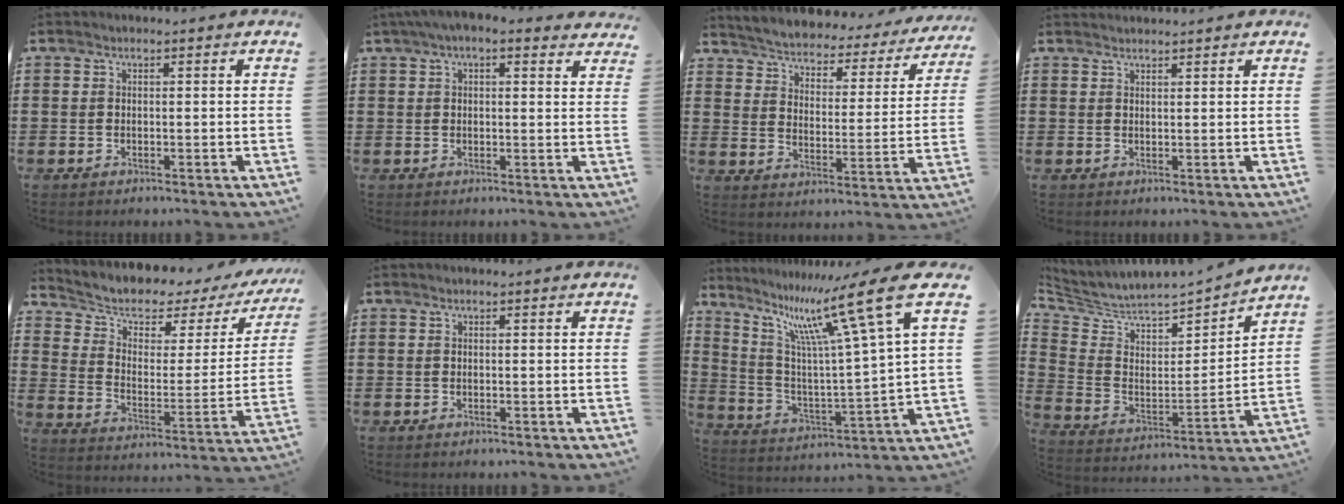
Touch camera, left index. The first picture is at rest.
{"total": 3.7, "force": [2.5, 1.3, 2.4], "torque": [-0.054, 0.001, 0.045]}
{"total": 3.2, "force": [3.2, -0.1, 0.2], "torque": [-0.026, -0.035, 0.043]}
{"total": 1.2, "force": [1.2, 0.1, 0.0], "torque": [-0.003, -0.002, 0.024]}
{"total": 3.9, "force": [2.6, 2.4, 1.7], "torque": [-0.056, -0.025, 0.037]}
{"total": 0.0}
{"total": 15.7, "force": [9.1, 1.5, 12.7], "torque": [-0.244, -0.047, 0.133]}
{"total": 3.4, "force": [3.1, 1.2, 0.1], "torque": [-0.032, -0.045, 0.046]}